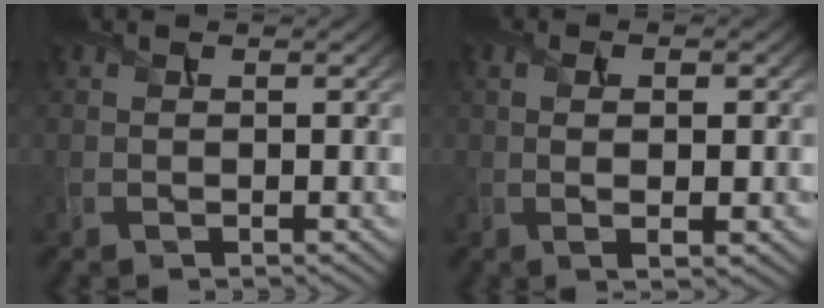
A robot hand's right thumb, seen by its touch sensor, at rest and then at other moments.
{"total": 3.6, "force": [0.0, 0.9, 3.5], "torque": [-0.062, -0.001, 0.002]}